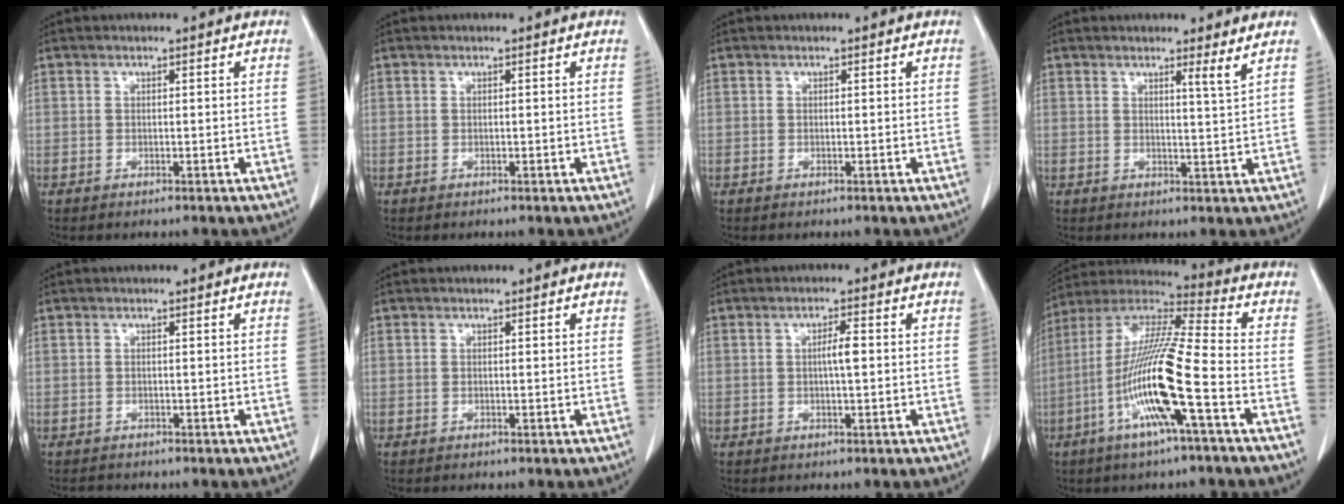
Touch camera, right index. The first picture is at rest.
{"total": 0.0}
{"total": 0.0}
{"total": 2.0, "force": [1.5, -0.7, 1.1], "torque": [-0.027, -0.020, 0.022]}
{"total": 0.9, "force": [-0.9, 0.3, 0.0], "torque": [-0.008, -0.003, -0.015]}
{"total": 0.0}
{"total": 2.5, "force": [0.1, 0.2, 2.5], "torque": [-0.045, 0.002, 0.001]}
{"total": 16.2, "force": [-5.3, 0.1, 15.3], "torque": [-0.308, -0.003, -0.108]}